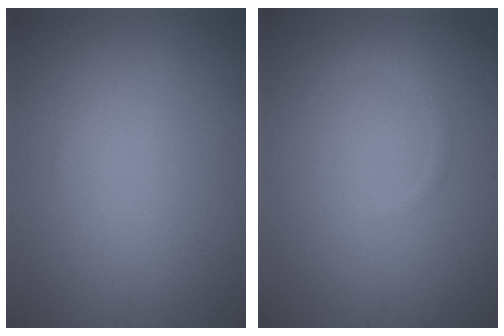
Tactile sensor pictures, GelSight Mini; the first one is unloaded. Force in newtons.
{"total": 1.0, "press": 1.0, "slide": 0.1}